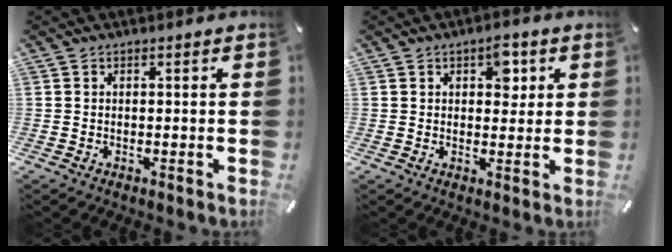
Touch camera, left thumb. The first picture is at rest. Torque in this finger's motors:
{"motor_torque": [0.68, 0.86, 0.30, -0.35, 0.02]}